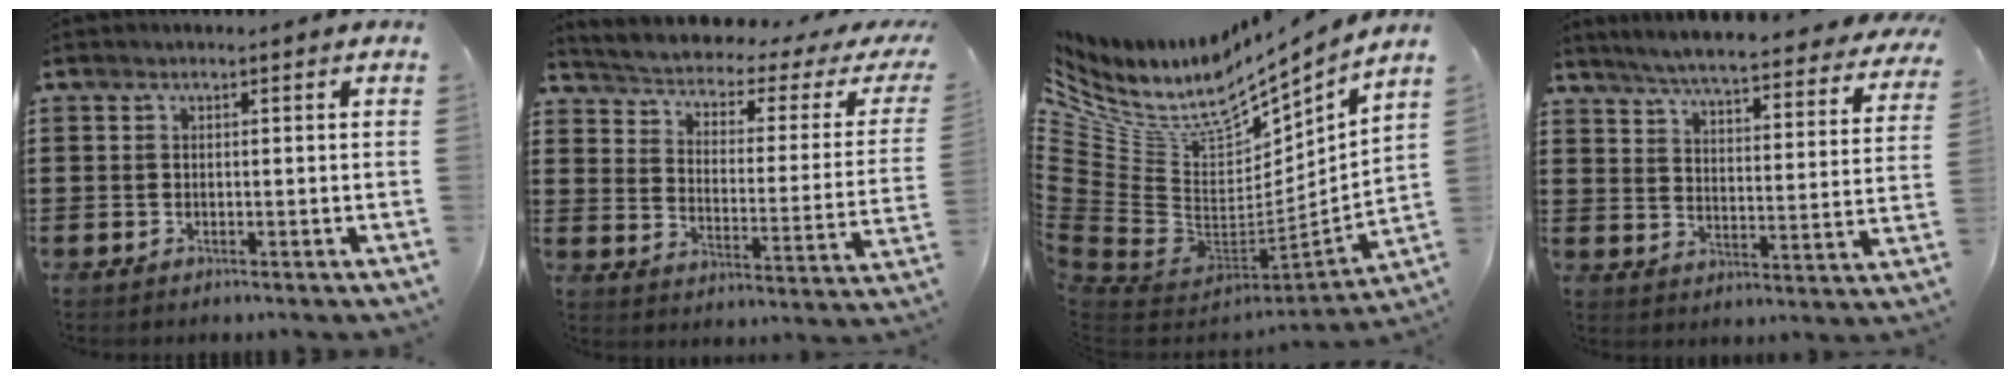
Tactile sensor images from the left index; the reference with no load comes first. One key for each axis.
{"total": 1.8, "fx": 0.8, "fy": 0.4, "fz": 1.6, "tx": -0.043, "ty": -0.025, "tz": 0.000}
{"total": 10.3, "fx": 7.1, "fy": 5.0, "fz": 5.7, "tx": -0.150, "ty": -0.069, "tz": 0.119}
{"total": 5.5, "fx": 5.1, "fy": -0.6, "fz": 2.0, "tx": -0.062, "ty": -0.042, "tz": 0.082}